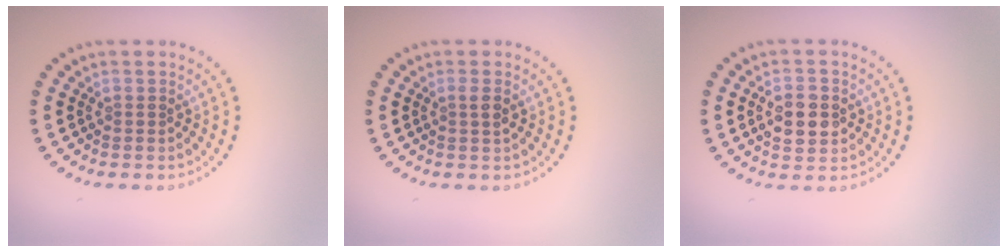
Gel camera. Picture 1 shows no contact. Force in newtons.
{"total": 1.1, "press": 0.9, "slide": 0.6}
{"total": 3.6, "press": 3.6, "slide": 0.1}